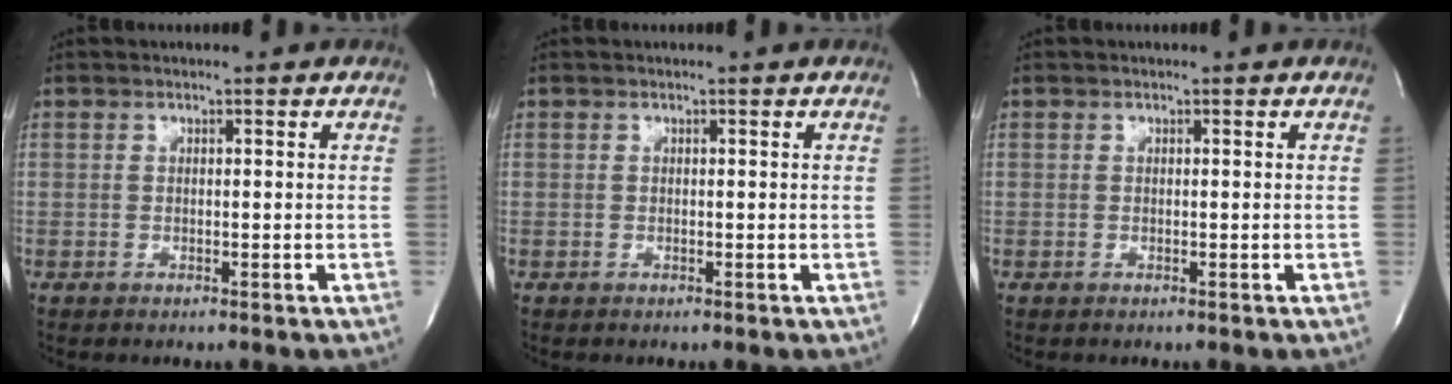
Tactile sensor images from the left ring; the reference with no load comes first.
{"total": 0.0}
{"total": 0.0}